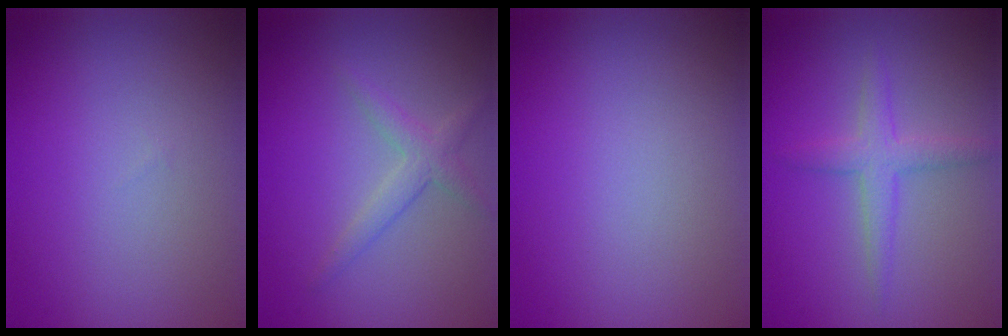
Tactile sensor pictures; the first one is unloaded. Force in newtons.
{"total": 2.0, "press": 2.0, "slide": 0.1}
{"total": 0.0}
{"total": 2.4, "press": 2.4, "slide": 0.0}